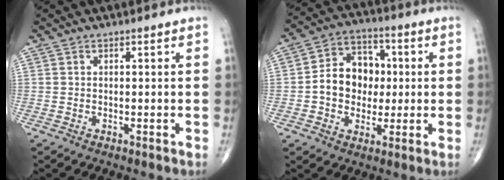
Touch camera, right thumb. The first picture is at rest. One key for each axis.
{"total": 11.9, "fx": -0.1, "fy": 9.6, "fz": 7.1, "tx": -0.075, "ty": 0.026, "tz": -0.009}